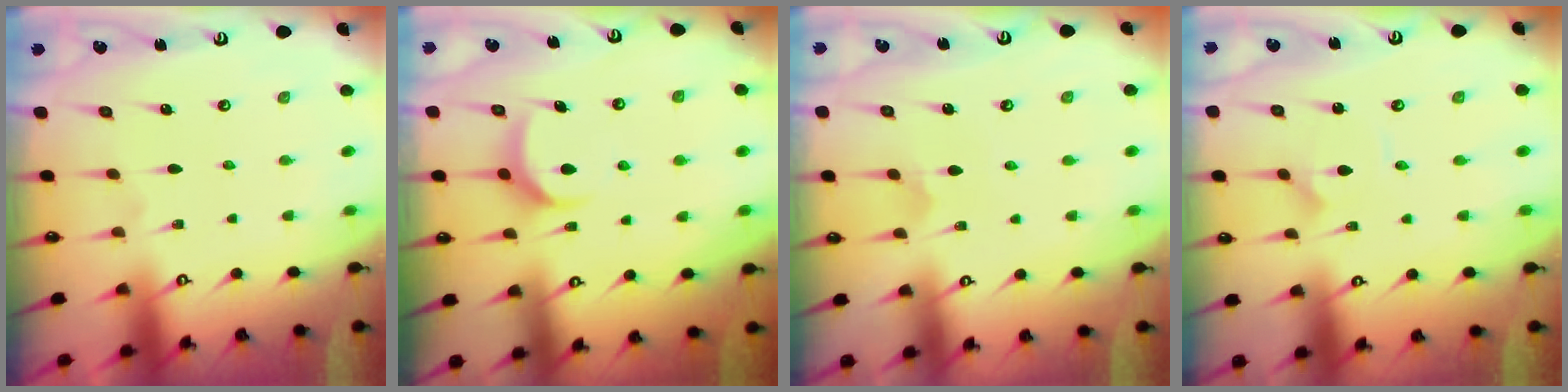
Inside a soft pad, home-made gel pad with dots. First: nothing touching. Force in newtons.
{"total": 8.2, "press": 8.2, "slide": 0.5}
{"total": 3.1, "press": 3.0, "slide": 0.3}
{"total": 2.4, "press": 2.4, "slide": 0.1}